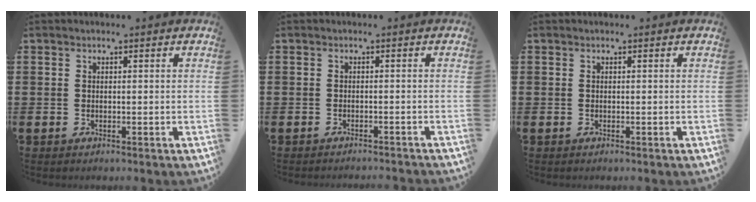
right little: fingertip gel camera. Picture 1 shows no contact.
{"total": 0.8, "force": [-0.8, -0.2, 0.0], "torque": [0.001, 0.002, -0.017]}
{"total": 0.0}